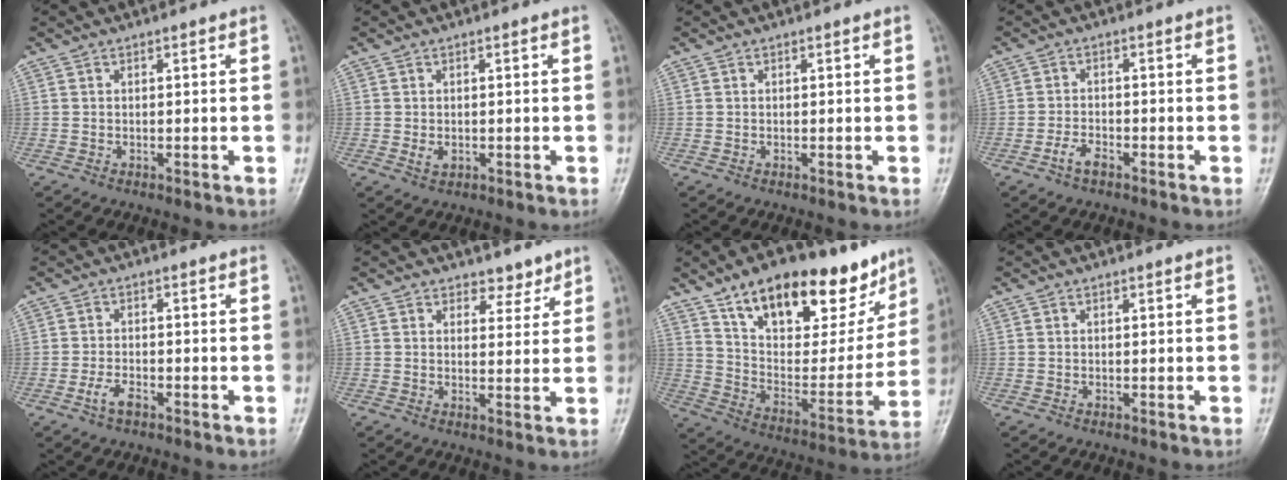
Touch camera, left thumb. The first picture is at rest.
{"total": 2.1, "force": [-0.1, 1.4, 1.6], "torque": [-0.023, -0.004, 0.002]}
{"total": 0.0}
{"total": 2.9, "force": [-1.9, 1.4, 1.8], "torque": [-0.038, 0.013, -0.036]}
{"total": 3.1, "force": [-1.7, 1.4, 2.1], "torque": [-0.046, 0.011, -0.033]}
{"total": 3.5, "force": [2.8, 2.0, 0.8], "torque": [0.013, -0.019, 0.040]}
{"total": 25.7, "force": [16.5, 11.9, 15.8], "torque": [-0.190, -0.042, 0.264]}
{"total": 0.0}